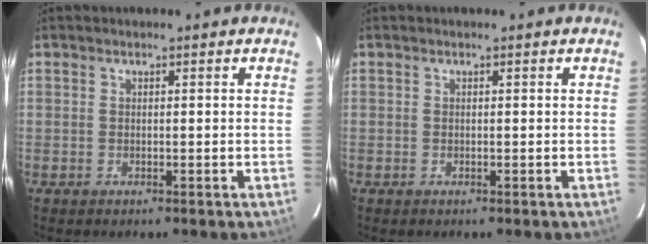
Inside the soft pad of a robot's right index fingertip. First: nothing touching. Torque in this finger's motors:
{"motor_torque": [0.00, 0.00, 0.03, 0.01]}